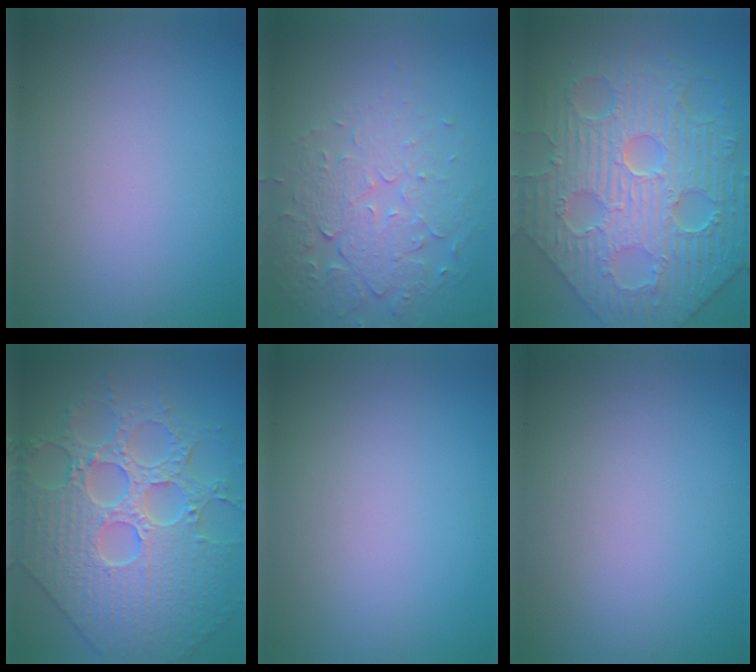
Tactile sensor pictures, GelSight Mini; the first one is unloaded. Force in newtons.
{"total": 5.4, "press": 3.7, "slide": 3.9}
{"total": 11.5, "press": 8.1, "slide": 8.1}
{"total": 9.4, "press": 7.1, "slide": 6.1}
{"total": 0.0}
{"total": 0.0}